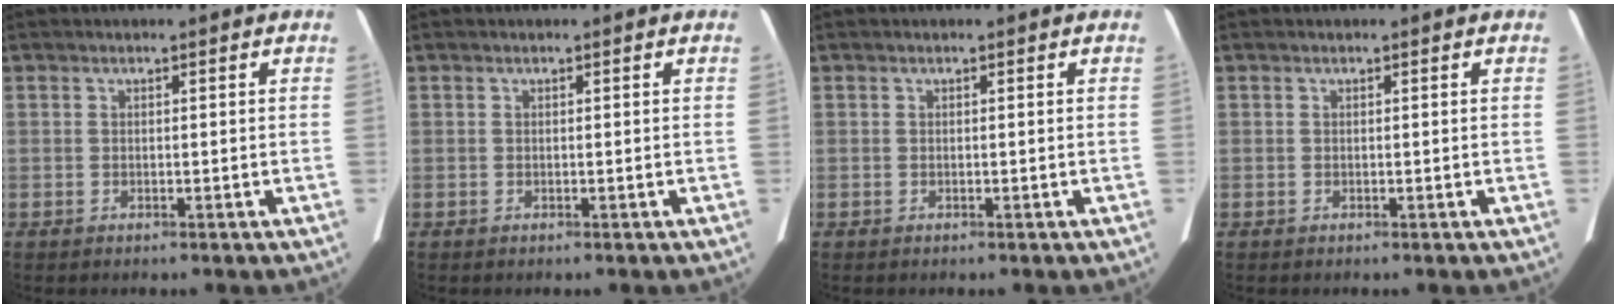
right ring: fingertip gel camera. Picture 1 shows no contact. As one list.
[{"total": 0.0}, {"total": 0.0}, {"total": 0.0}]